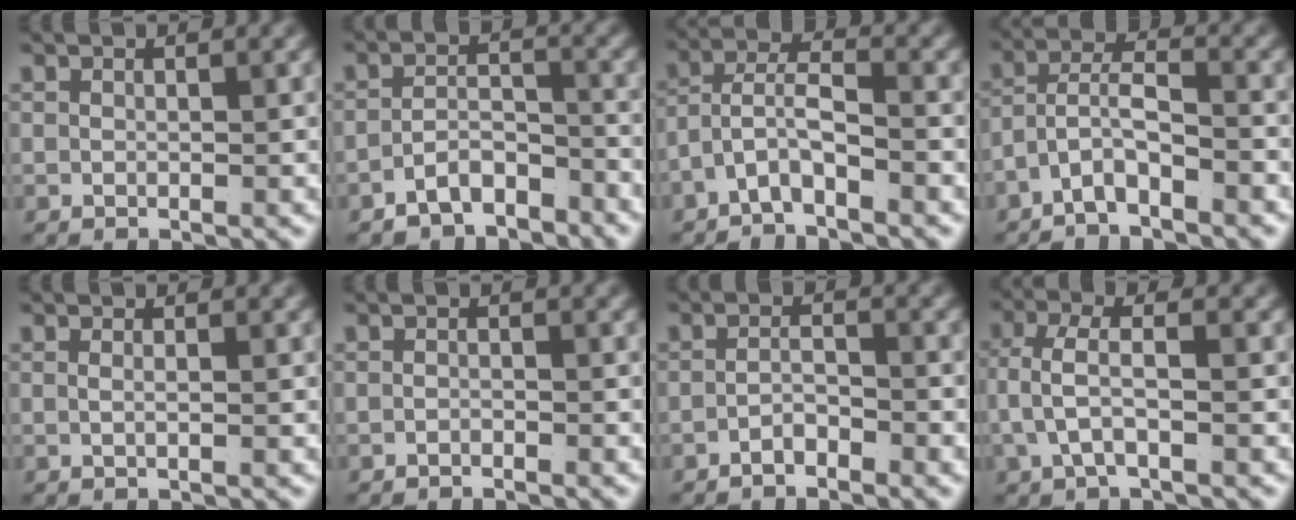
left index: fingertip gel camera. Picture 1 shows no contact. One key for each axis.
{"total": 4.6, "fx": -4.1, "fy": 1.6, "fz": 1.3, "tx": -0.015, "ty": -0.016, "tz": -0.070}
{"total": 3.8, "fx": -1.5, "fy": 2.3, "fz": 2.7, "tx": -0.064, "ty": -0.020, "tz": -0.021}
{"total": 4.9, "fx": -2.3, "fy": 3.0, "fz": 3.1, "tx": -0.072, "ty": -0.020, "tz": -0.037}
{"total": 0.9, "fx": -0.1, "fy": -0.7, "fz": 0.6, "tx": -0.013, "ty": -0.008, "tz": 0.002}
{"total": 0.9, "fx": -0.8, "fy": -0.3, "fz": 0.0, "tx": -0.006, "ty": -0.005, "tz": -0.012}
{"total": 2.3, "fx": -2.0, "fy": 0.5, "fz": 1.0, "tx": -0.016, "ty": -0.009, "tz": -0.034}
{"total": 3.9, "fx": -0.4, "fy": 2.0, "fz": 3.3, "tx": -0.080, "ty": -0.011, "tz": -0.002}